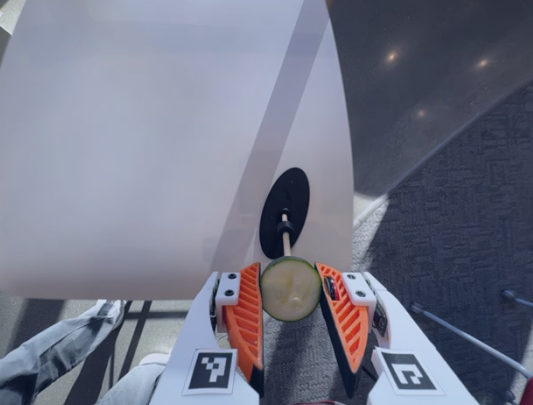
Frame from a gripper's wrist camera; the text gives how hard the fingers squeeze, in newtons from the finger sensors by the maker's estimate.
{"total": 9.8, "left": 9.8, "right": 9.8}